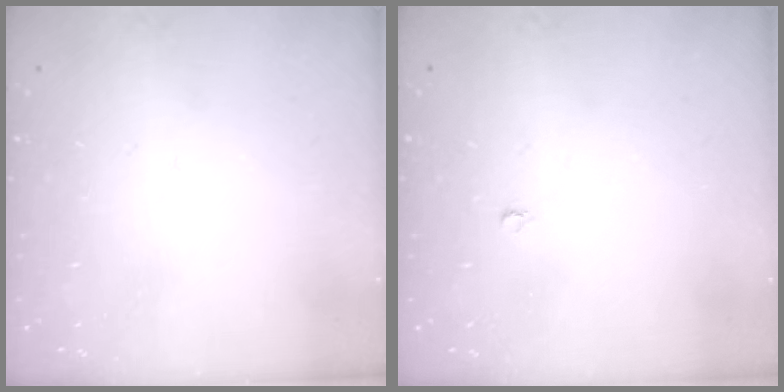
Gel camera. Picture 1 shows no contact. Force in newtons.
{"total": 2.0, "press": 2.0, "slide": 0.4}